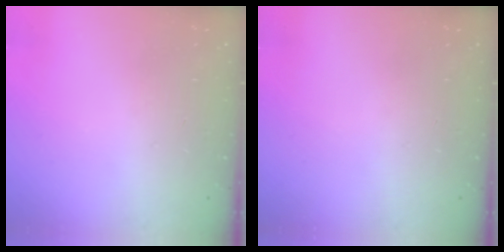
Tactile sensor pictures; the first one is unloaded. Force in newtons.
{"total": 0.0}